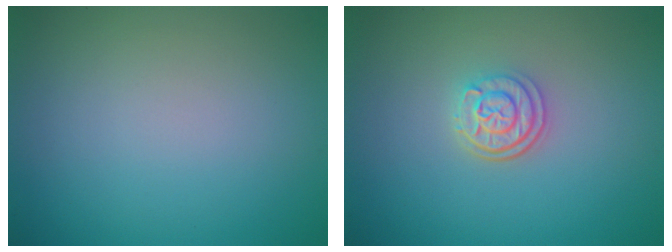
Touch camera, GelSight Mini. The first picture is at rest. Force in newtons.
{"total": 2.8, "press": 2.4, "slide": 1.4}